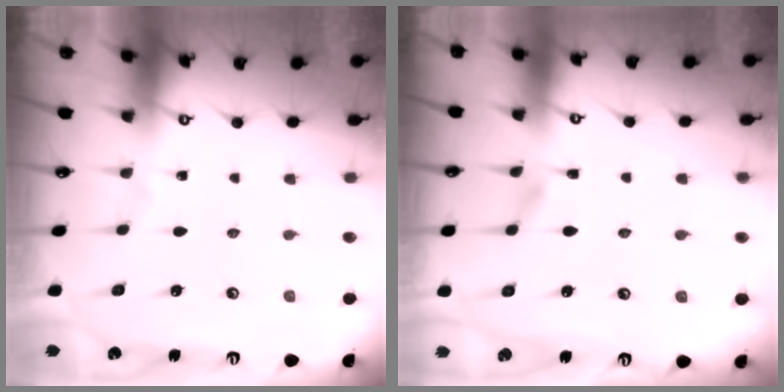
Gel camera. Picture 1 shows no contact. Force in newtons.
{"total": 4.2, "press": 4.2, "slide": 0.4}